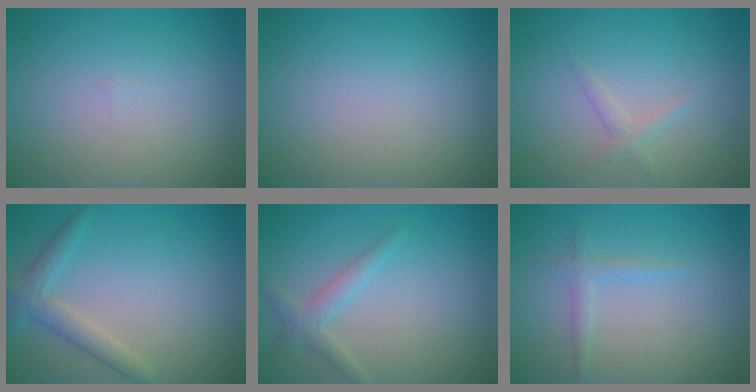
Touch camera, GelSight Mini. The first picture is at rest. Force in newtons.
{"total": 0.0}
{"total": 1.2, "press": 1.2, "slide": 0.1}
{"total": 2.6, "press": 2.6, "slide": 0.1}
{"total": 1.9, "press": 1.9, "slide": 0.1}
{"total": 1.4, "press": 1.4, "slide": 0.1}